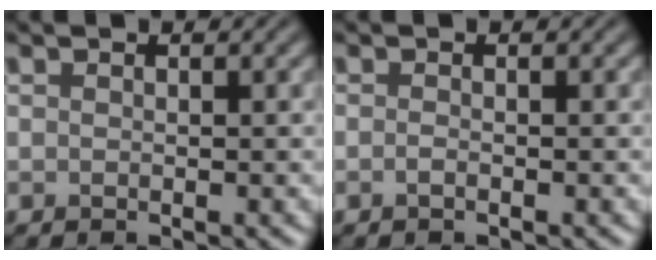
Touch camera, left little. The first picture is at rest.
{"total": 0.6, "force": [-0.3, 0.2, 0.5], "torque": [-0.009, -0.002, -0.006]}